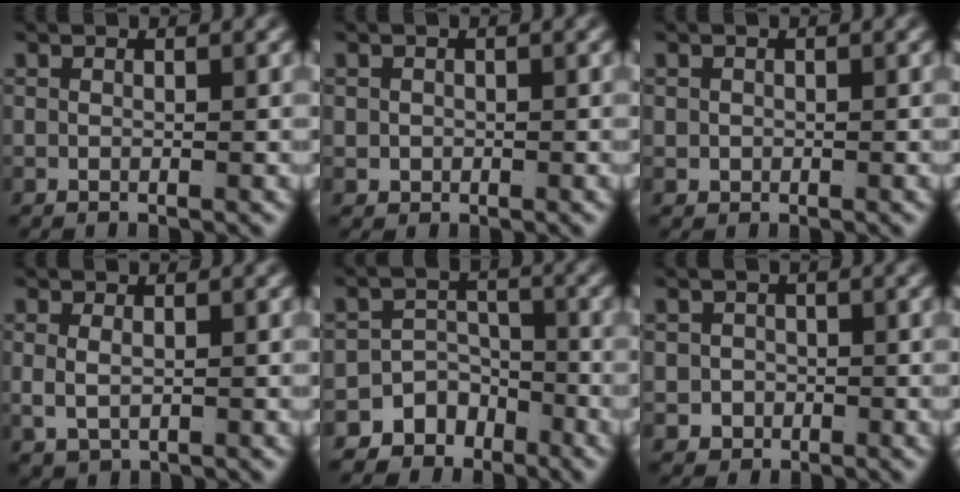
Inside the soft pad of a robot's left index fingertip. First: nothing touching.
{"total": 1.4, "force": [-0.2, 1.3, 0.5], "torque": [-0.021, -0.013, 0.005]}
{"total": 1.1, "force": [-0.1, 1.0, 0.4], "torque": [-0.018, -0.011, 0.007]}
{"total": 1.9, "force": [0.0, 1.3, 1.4], "torque": [-0.036, -0.018, 0.018]}
{"total": 8.7, "force": [-5.1, 6.6, 2.5], "torque": [-0.047, -0.025, -0.090]}
{"total": 3.6, "force": [-1.3, 3.3, 0.8], "torque": [-0.021, -0.020, -0.019]}